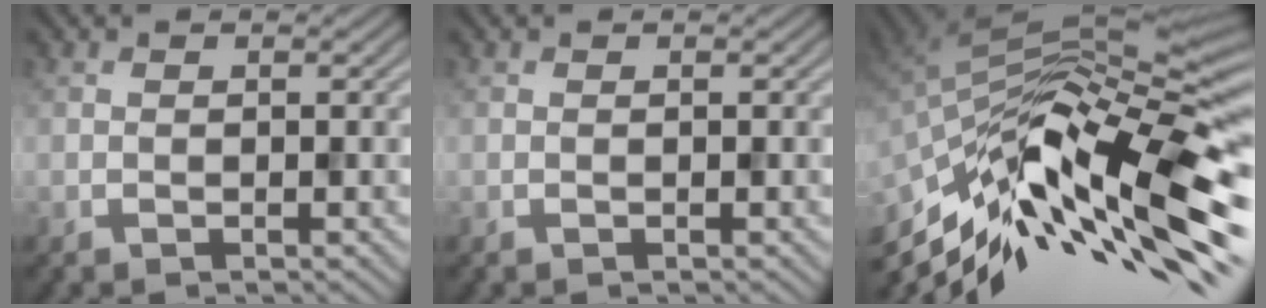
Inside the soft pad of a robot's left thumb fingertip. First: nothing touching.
{"total": 0.0}
{"total": 15.1, "force": [-7.7, 5.0, 12.0], "torque": [-0.241, 0.000, -0.135]}